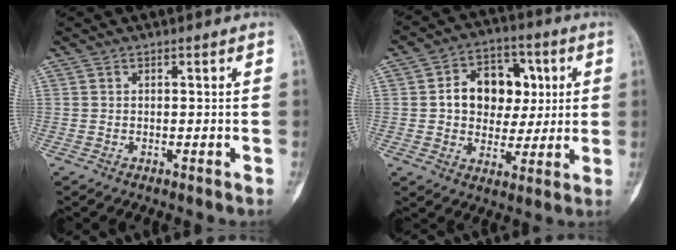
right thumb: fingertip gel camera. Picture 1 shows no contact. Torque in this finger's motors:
{"motor_torque": [1.32, 1.47, 0.51, -0.36, 0.04]}